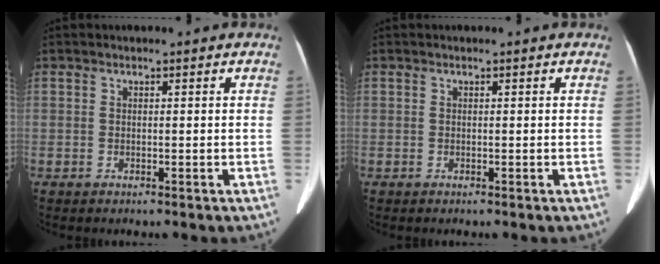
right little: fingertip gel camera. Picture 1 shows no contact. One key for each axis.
{"total": 0.0}